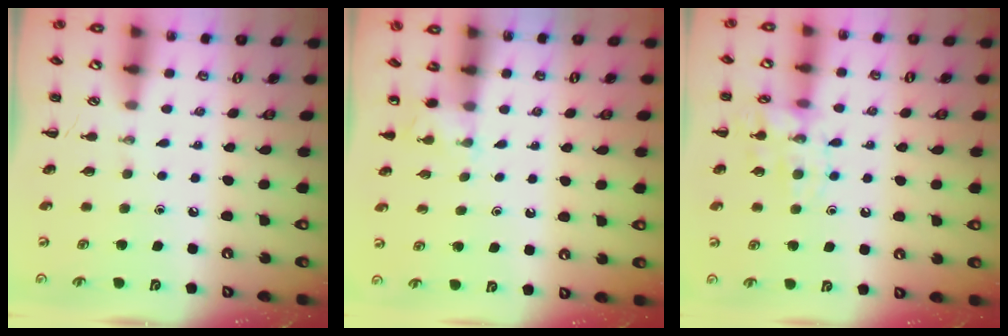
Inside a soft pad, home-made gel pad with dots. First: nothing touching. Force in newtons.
{"total": 2.6, "press": 2.4, "slide": 1.0}
{"total": 12.6, "press": 12.6, "slide": 0.9}